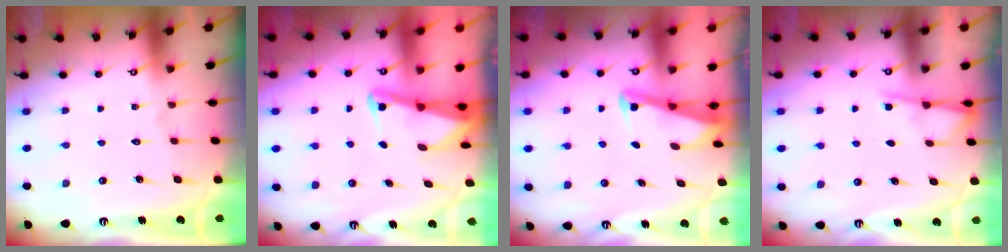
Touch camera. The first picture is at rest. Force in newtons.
{"total": 2.3, "press": 2.3, "slide": 0.3}
{"total": 2.7, "press": 2.7, "slide": 0.3}
{"total": 3.9, "press": 3.8, "slide": 0.6}